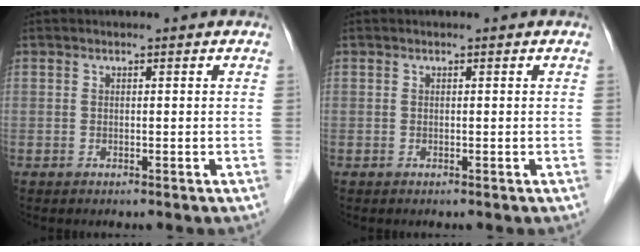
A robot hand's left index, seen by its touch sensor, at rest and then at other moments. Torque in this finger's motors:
{"motor_torque": [0.00, 0.00, 0.00, 0.00]}